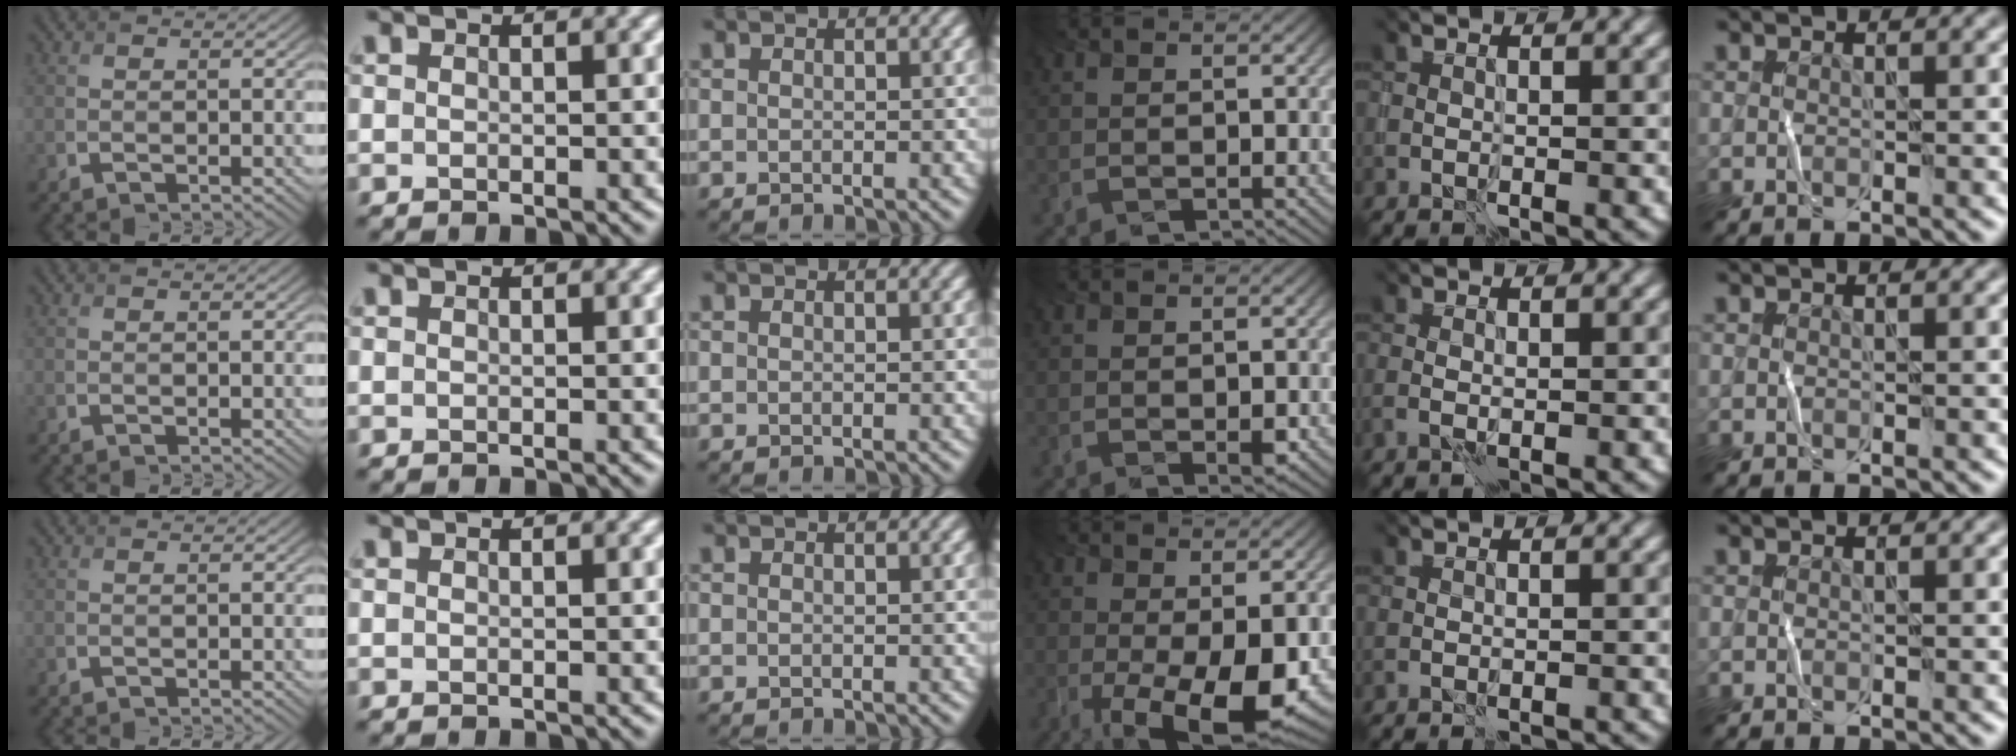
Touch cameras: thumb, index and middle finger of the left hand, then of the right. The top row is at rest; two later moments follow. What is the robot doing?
{"motion": "fold", "object": "bandana"}